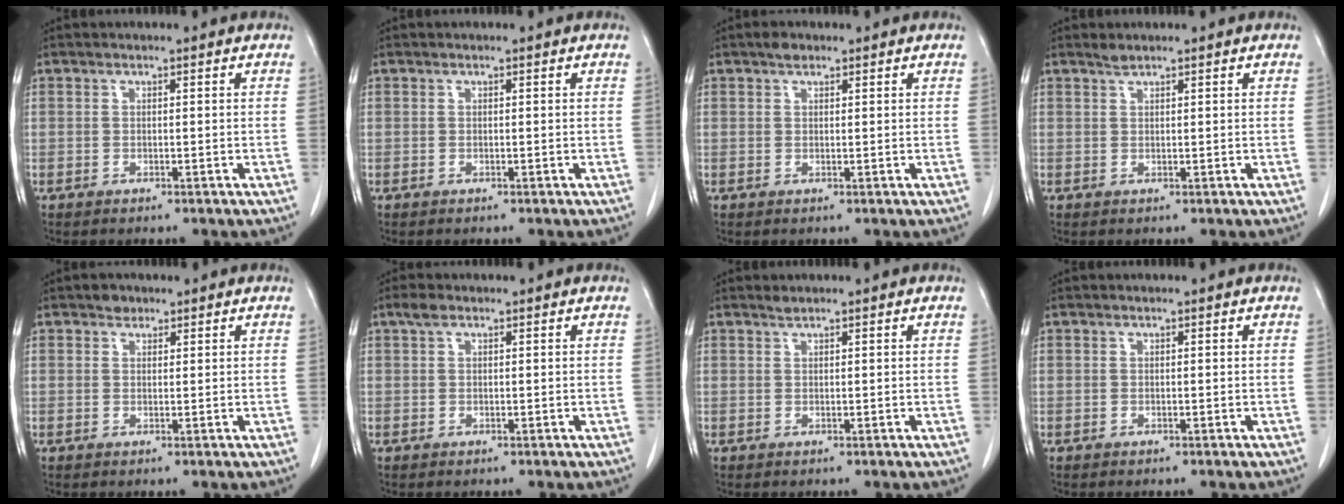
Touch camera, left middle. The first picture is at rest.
{"total": 0.0}
{"total": 1.3, "force": [0.9, 0.7, 0.6], "torque": [-0.012, 0.006, 0.014]}
{"total": 0.9, "force": [0.8, 0.0, 0.3], "torque": [-0.009, 0.002, 0.019]}
{"total": 1.4, "force": [1.0, 1.0, 0.3], "torque": [-0.003, 0.001, 0.014]}
{"total": 1.5, "force": [0.9, 0.7, 1.0], "torque": [-0.023, 0.015, 0.018]}
{"total": 0.6, "force": [0.6, 0.0, 0.1], "torque": [-0.008, 0.002, 0.013]}
{"total": 0.0}